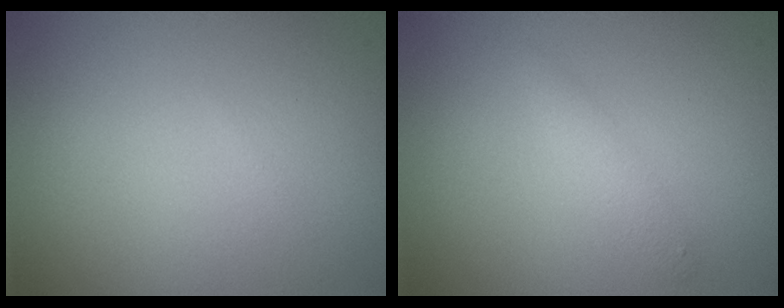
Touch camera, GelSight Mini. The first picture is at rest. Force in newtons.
{"total": 1.4, "press": 1.4, "slide": 0.0}